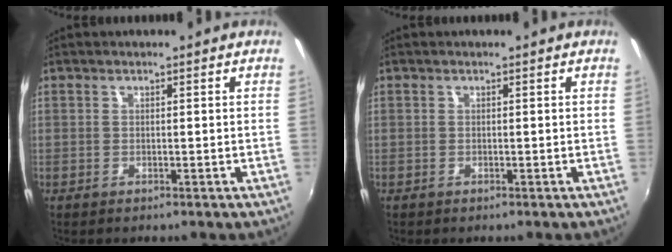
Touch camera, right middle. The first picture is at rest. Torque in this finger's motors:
{"motor_torque": [-0.27, -0.24, -0.06, 0.00]}